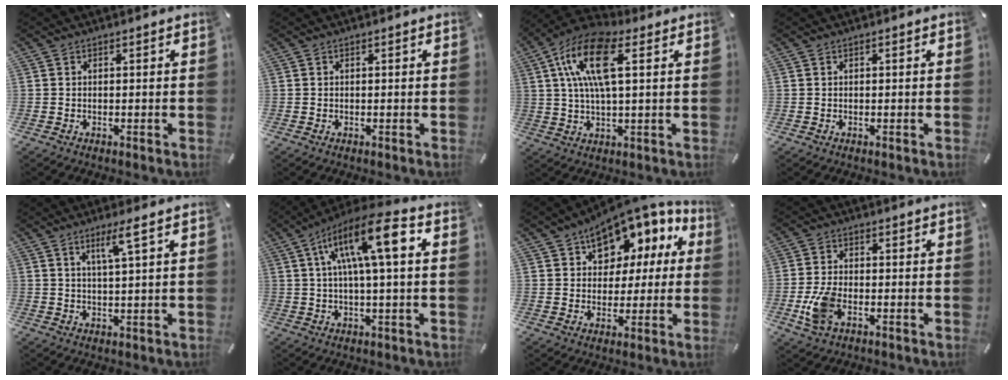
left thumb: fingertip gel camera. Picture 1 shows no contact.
{"total": 0.0}
{"total": 14.7, "force": [5.0, 6.1, 12.4], "torque": [-0.257, 0.001, 0.086]}
{"total": 0.0}
{"total": 5.4, "force": [2.7, 0.3, 4.7], "torque": [-0.098, -0.001, 0.044]}
{"total": 15.3, "force": [4.3, 4.3, 14.0], "torque": [-0.242, 0.002, 0.066]}
{"total": 10.2, "force": [6.2, 7.2, 3.6], "torque": [-0.061, -0.050, 0.115]}
{"total": 7.5, "force": [-2.4, 4.4, 5.6], "torque": [-0.128, 0.000, -0.044]}